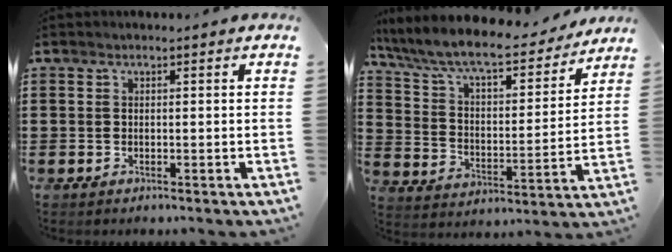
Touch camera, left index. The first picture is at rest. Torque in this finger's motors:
{"motor_torque": [2.14, 0.00, 1.05, 0.21]}